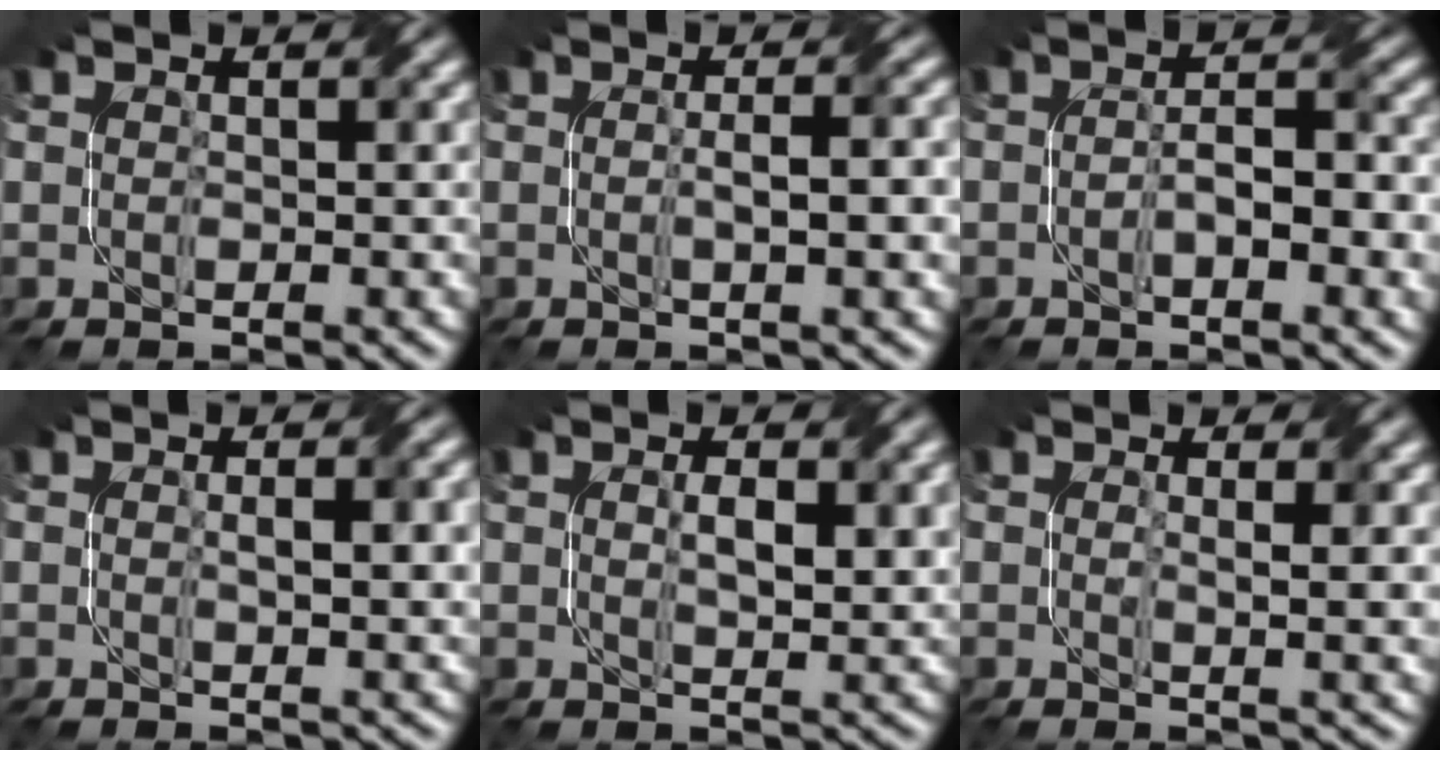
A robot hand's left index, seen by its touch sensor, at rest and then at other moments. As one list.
[{"total": 3.9, "force": [0.0, 1.0, 3.8], "torque": [-0.043, 0.009, -0.005]}, {"total": 4.1, "force": [-0.8, 1.1, 3.9], "torque": [-0.067, 0.004, -0.015]}, {"total": 3.3, "force": [0.4, 0.6, 3.2], "torque": [-0.046, 0.004, 0.007]}, {"total": 2.9, "force": [0.7, 0.8, 2.6], "torque": [-0.051, 0.000, 0.015]}, {"total": 2.7, "force": [0.7, 0.6, 2.5], "torque": [-0.035, -0.002, 0.011]}]